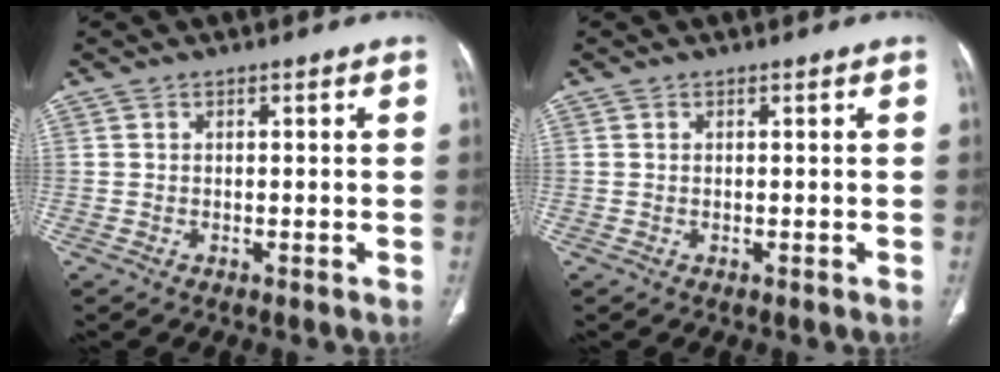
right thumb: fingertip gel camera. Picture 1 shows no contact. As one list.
[{"total": 0.0}]